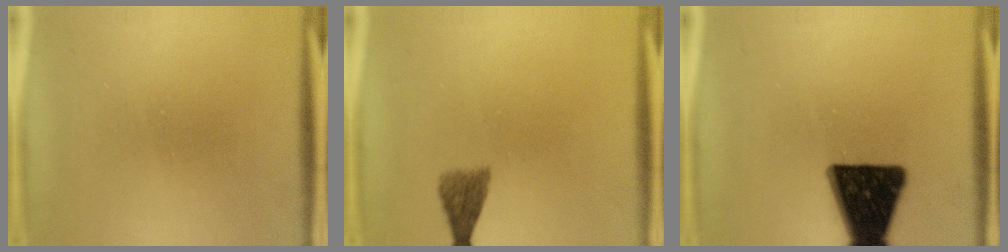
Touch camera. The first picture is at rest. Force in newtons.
{"total": 2.9}
{"total": 16.7}